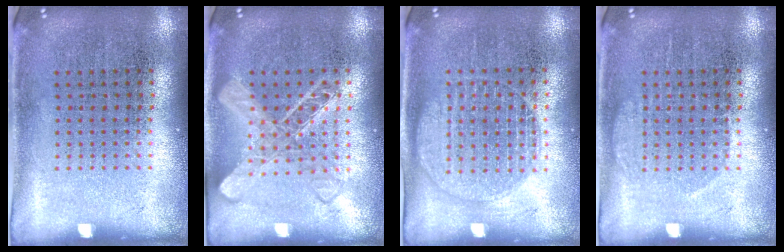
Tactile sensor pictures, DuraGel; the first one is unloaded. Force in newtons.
{"total": 1.6, "press": 1.6, "slide": 0.4}
{"total": 1.3, "press": 1.3, "slide": 0.4}
{"total": 1.1, "press": 1.1, "slide": 0.3}